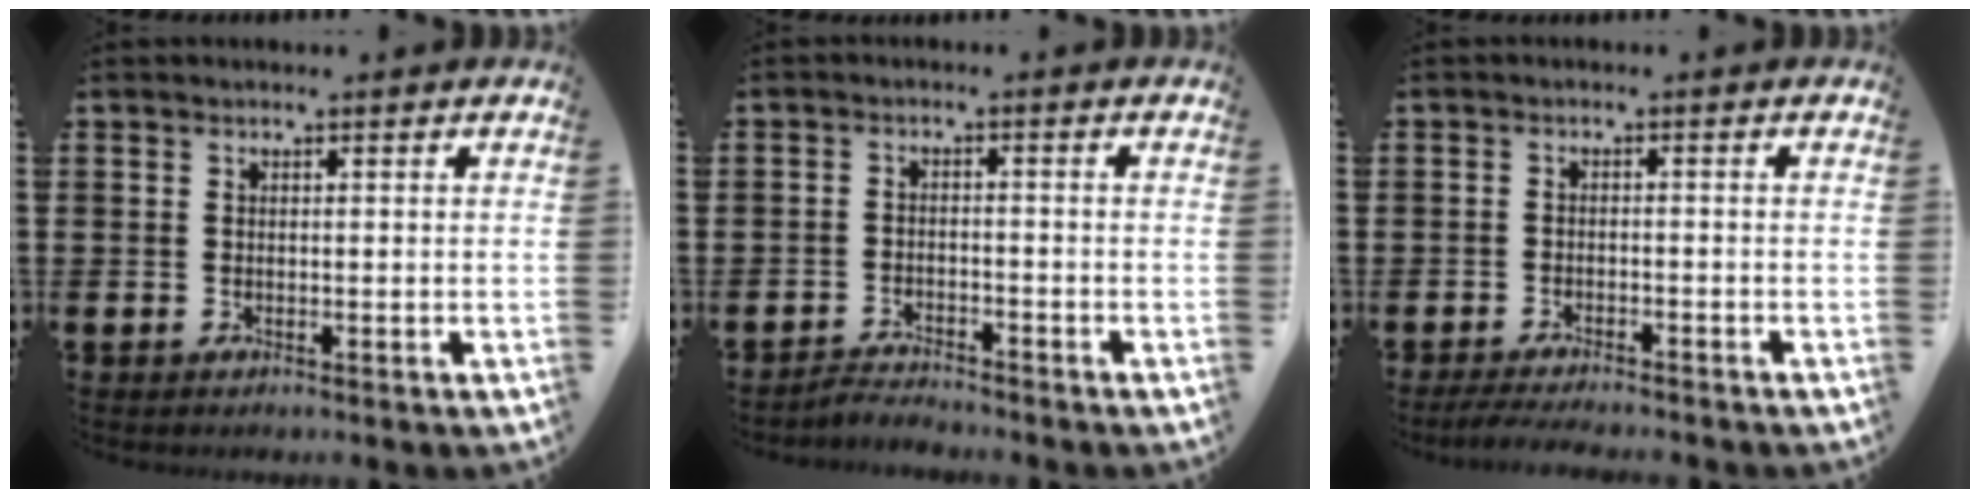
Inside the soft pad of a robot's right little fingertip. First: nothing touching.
{"total": 2.3, "force": [-2.3, -0.1, -0.2], "torque": [-0.002, 0.004, -0.050]}
{"total": 2.0, "force": [-2.0, 0.0, 0.6], "torque": [-0.010, 0.004, -0.039]}